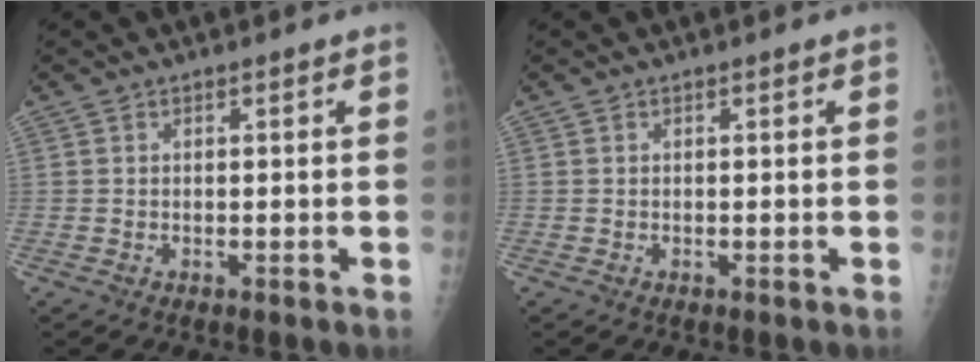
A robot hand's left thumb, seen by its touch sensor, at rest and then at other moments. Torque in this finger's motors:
{"motor_torque": [0.01, 0.01, 0.00, 0.00, 0.00]}